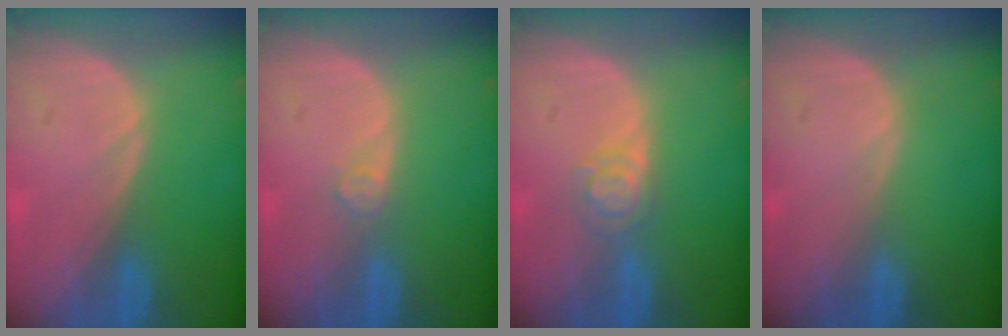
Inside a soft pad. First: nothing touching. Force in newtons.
{"total": 1.5, "press": 1.5, "slide": 0.2}
{"total": 3.2, "press": 3.1, "slide": 0.4}
{"total": 0.0}